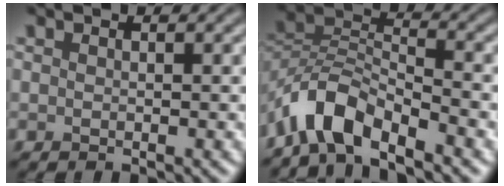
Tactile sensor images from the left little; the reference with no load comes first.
{"total": 5.6, "force": [-4.4, 1.9, 3.0], "torque": [-0.045, 0.006, -0.094]}